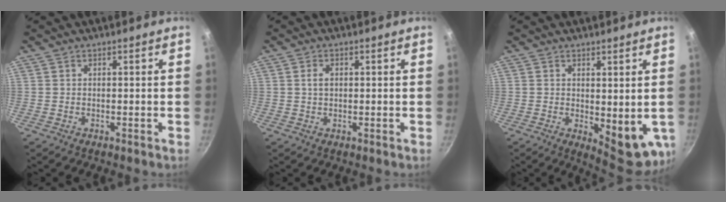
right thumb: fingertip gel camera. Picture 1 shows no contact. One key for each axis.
{"total": 2.1, "fx": 0.4, "fy": 1.4, "fz": 1.5, "tx": -0.022, "ty": 0.003, "tz": 0.007}
{"total": 9.5, "fx": 0.2, "fy": 4.3, "fz": 8.5, "tx": -0.089, "ty": -0.018, "tz": 0.016}